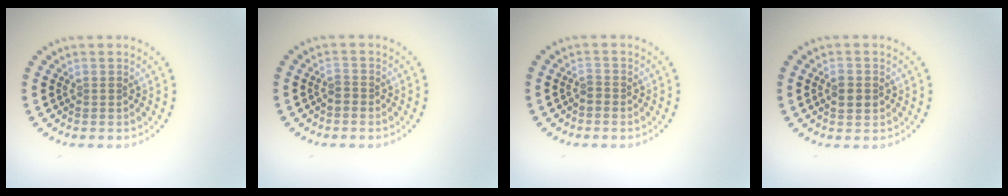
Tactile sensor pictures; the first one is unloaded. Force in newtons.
{"total": 0.8, "press": 0.5, "slide": 0.6}
{"total": 0.7, "press": 0.4, "slide": 0.6}
{"total": 2.4, "press": 2.3, "slide": 0.2}